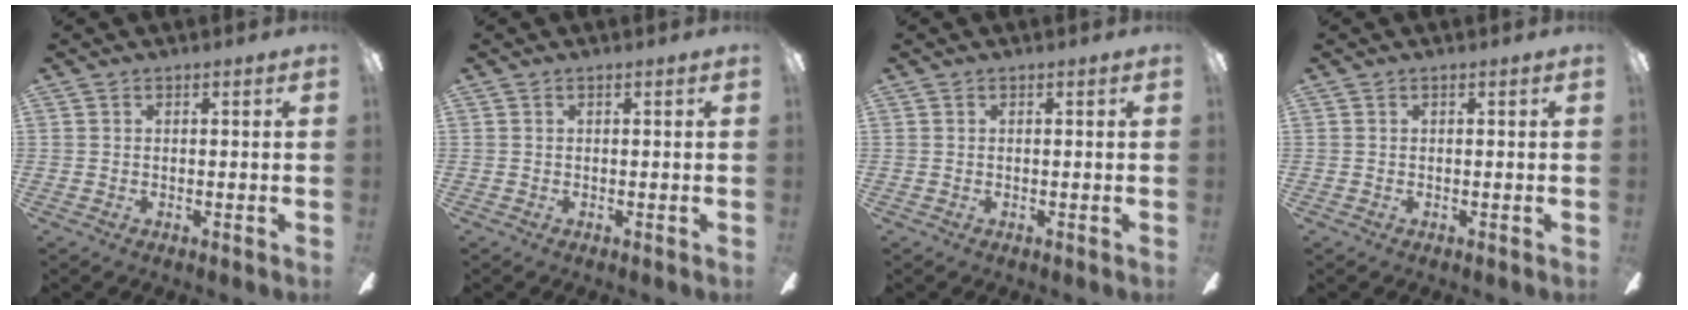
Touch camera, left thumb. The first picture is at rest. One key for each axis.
{"total": 0.0}
{"total": 0.0}
{"total": 0.0}